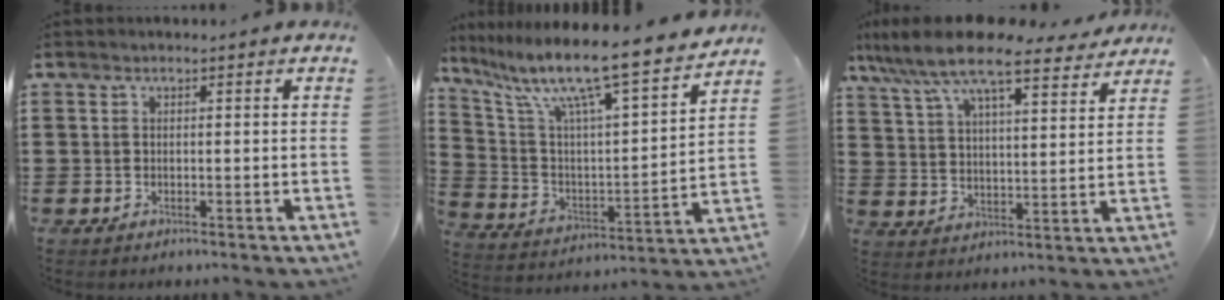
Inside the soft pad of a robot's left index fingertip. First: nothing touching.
{"total": 11.1, "force": [9.0, 0.4, 6.5], "torque": [-0.153, -0.071, 0.142]}
{"total": 10.6, "force": [9.0, 1.7, 5.3], "torque": [-0.138, -0.039, 0.155]}